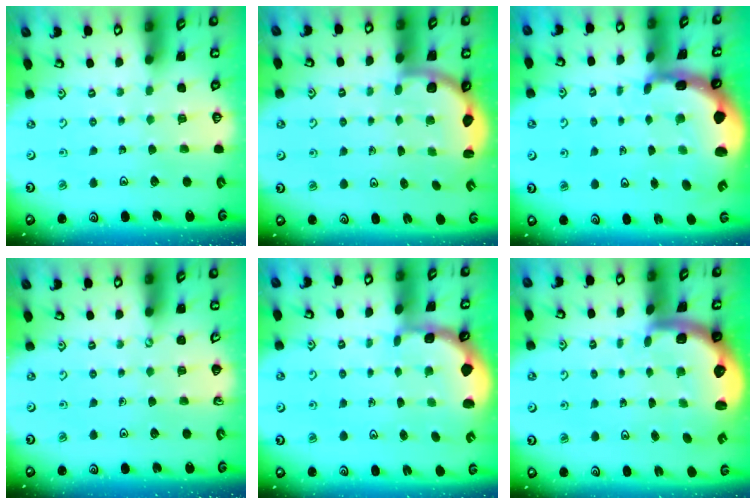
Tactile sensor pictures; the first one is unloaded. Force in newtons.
{"total": 3.4, "press": 2.9, "slide": 1.8}
{"total": 3.8, "press": 3.6, "slide": 1.0}
{"total": 0.0}
{"total": 1.7, "press": 1.6, "slide": 0.4}
{"total": 2.8, "press": 2.5, "slide": 1.4}